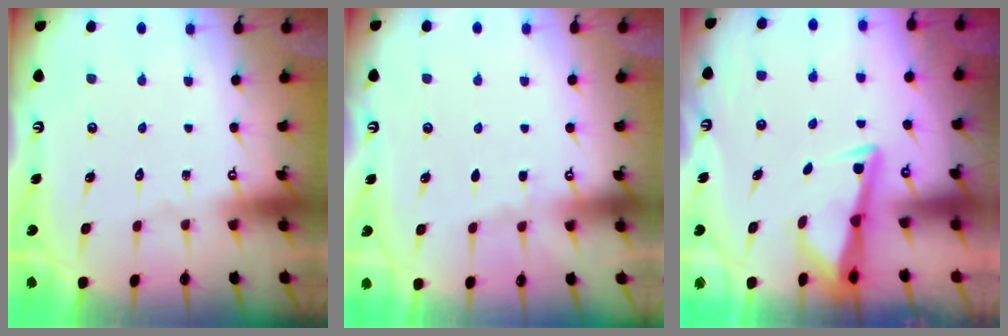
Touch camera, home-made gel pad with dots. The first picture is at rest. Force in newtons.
{"total": 2.7, "press": 2.7, "slide": 0.4}
{"total": 2.9, "press": 2.9, "slide": 0.4}